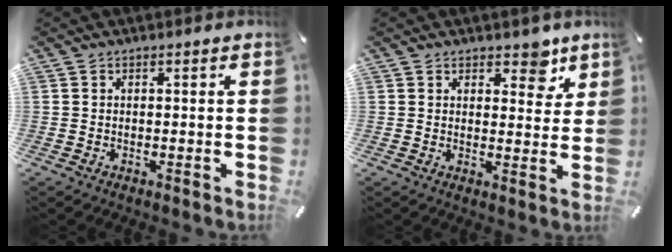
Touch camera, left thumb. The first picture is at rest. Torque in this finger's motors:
{"motor_torque": [0.37, -0.35, -0.06, 0.10, 0.01]}